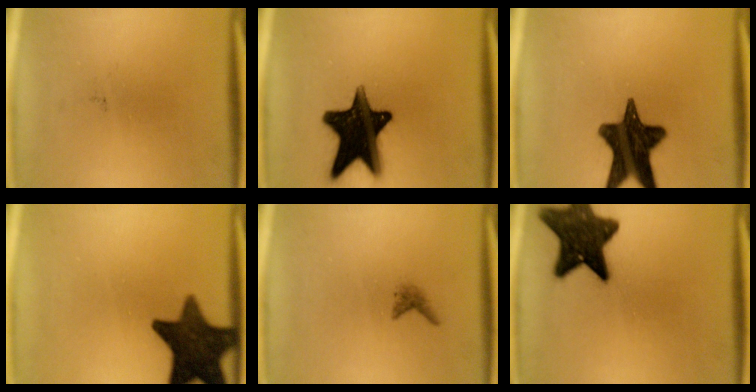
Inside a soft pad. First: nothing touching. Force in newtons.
{"total": 18.4}
{"total": 15.6}
{"total": 14.3}
{"total": 1.0}
{"total": 13.8}